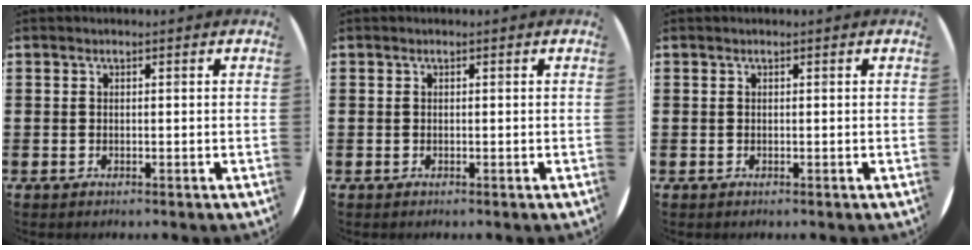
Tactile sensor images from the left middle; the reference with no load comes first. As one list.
[{"total": 0.0}, {"total": 0.0}]